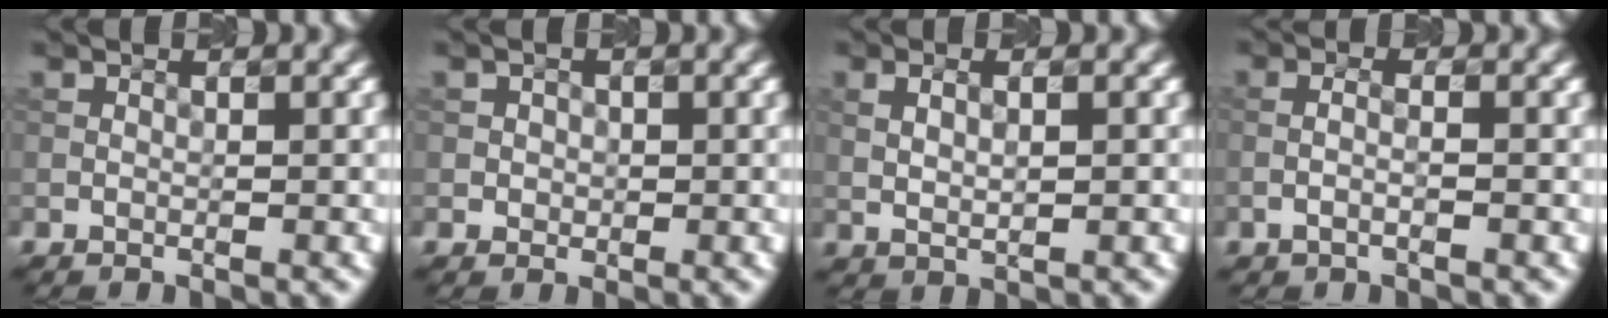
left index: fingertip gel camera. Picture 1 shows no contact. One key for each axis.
{"total": 1.2, "fx": 0.2, "fy": 1.1, "fz": 0.2, "tx": 0.011, "ty": 0.000, "tz": -0.003}
{"total": 1.8, "fx": 0.5, "fy": 0.8, "fz": 1.6, "tx": -0.038, "ty": 0.000, "tz": 0.013}
{"total": 1.2, "fx": -0.6, "fy": 0.2, "fz": 1.0, "tx": -0.022, "ty": 0.004, "tz": -0.014}